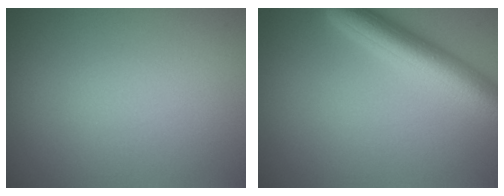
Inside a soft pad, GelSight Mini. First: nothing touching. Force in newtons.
{"total": 5.6, "press": 5.6, "slide": 0.3}